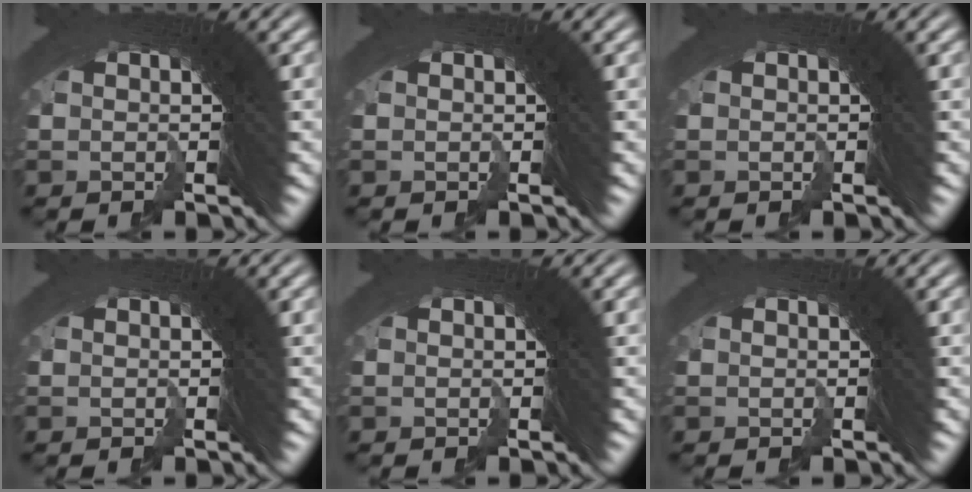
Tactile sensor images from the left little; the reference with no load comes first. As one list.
[{"total": 0.0}, {"total": 0.0}, {"total": 0.0}, {"total": 0.0}, {"total": 0.0}]